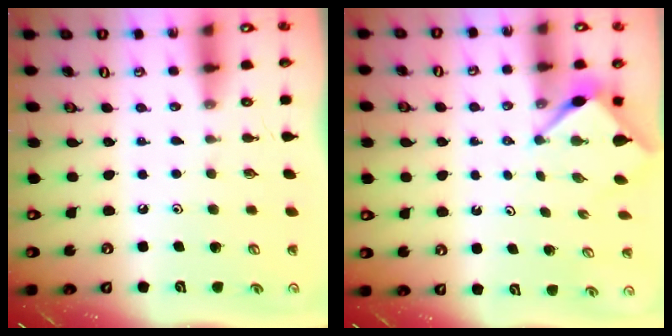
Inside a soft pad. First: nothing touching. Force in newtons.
{"total": 2.9, "press": 2.9, "slide": 0.3}